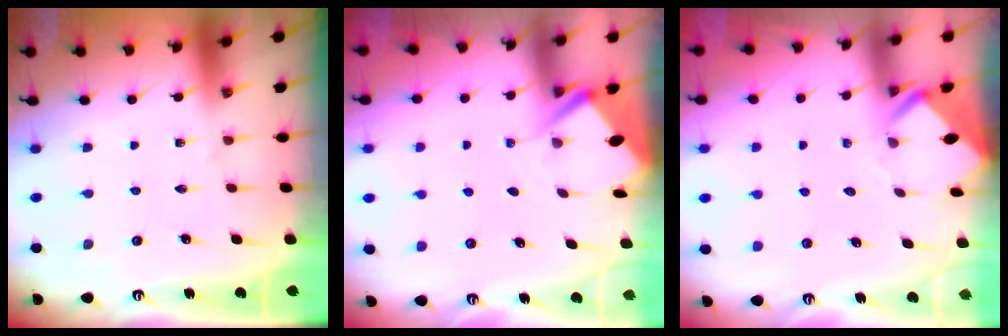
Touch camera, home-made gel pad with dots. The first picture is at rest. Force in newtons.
{"total": 2.8, "press": 2.8, "slide": 0.4}
{"total": 3.4, "press": 3.4, "slide": 0.2}